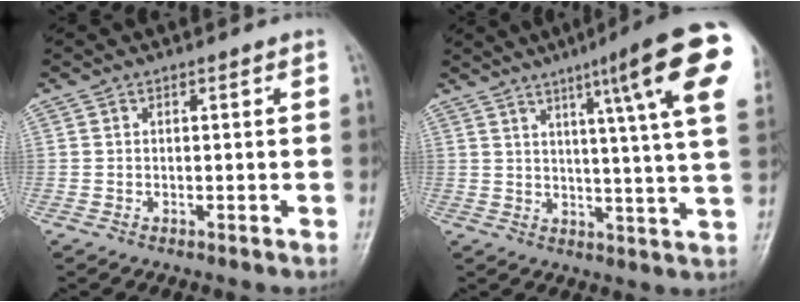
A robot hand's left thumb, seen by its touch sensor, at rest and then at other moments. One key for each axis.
{"total": 20.0, "fx": 9.5, "fy": 1.7, "fz": 17.5, "tx": -0.227, "ty": -0.024, "tz": 0.113}